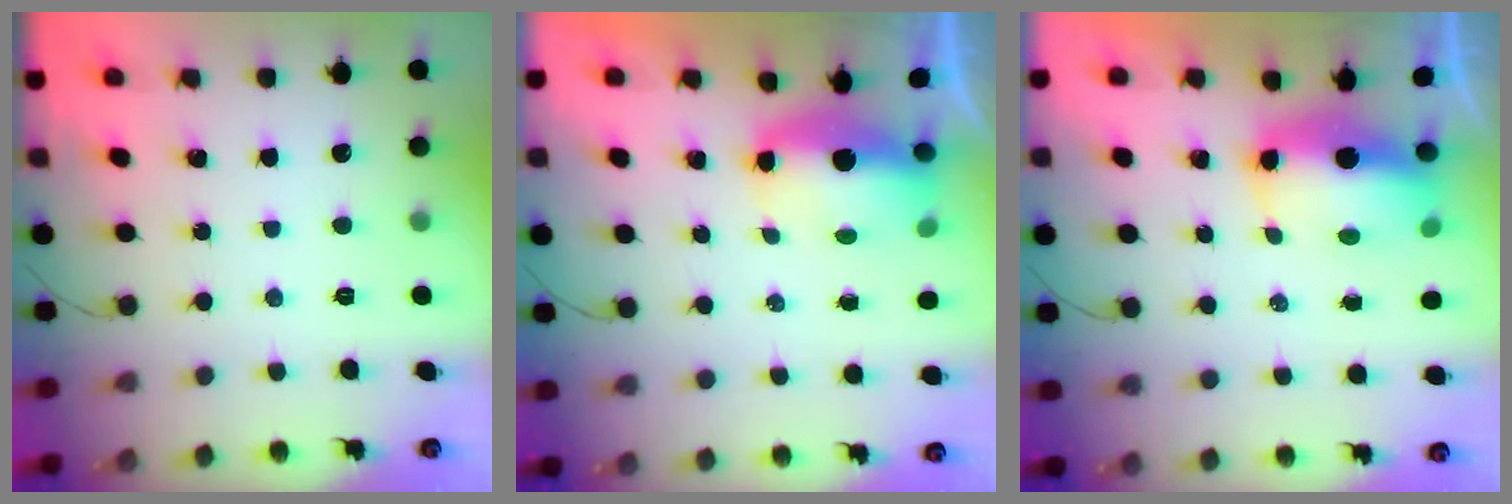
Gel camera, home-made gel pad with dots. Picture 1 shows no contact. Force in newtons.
{"total": 8.4, "press": 7.2, "slide": 4.4}
{"total": 9.2, "press": 9.1, "slide": 1.0}